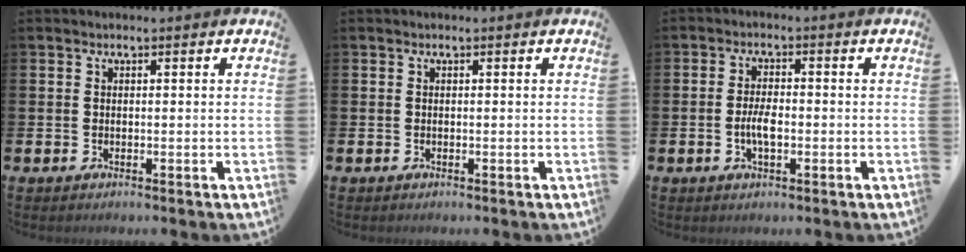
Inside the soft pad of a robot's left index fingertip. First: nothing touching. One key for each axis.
{"total": 0.0}
{"total": 3.4, "fx": -0.7, "fy": 1.3, "fz": 3.1, "tx": -0.056, "ty": 0.004, "tz": -0.014}